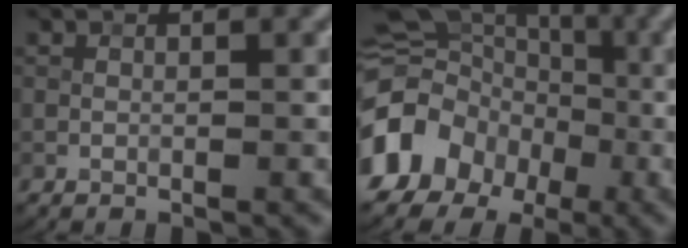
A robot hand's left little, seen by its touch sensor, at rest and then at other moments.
{"total": 12.2, "force": [-4.1, 10.3, 5.0], "torque": [-0.112, -0.008, -0.078]}